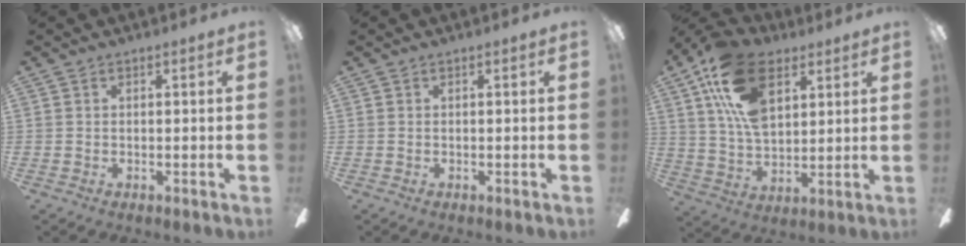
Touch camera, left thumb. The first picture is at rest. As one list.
[{"total": 0.0}, {"total": 19.7, "force": [9.1, 11.4, 13.3], "torque": [-0.267, -0.016, 0.161]}]